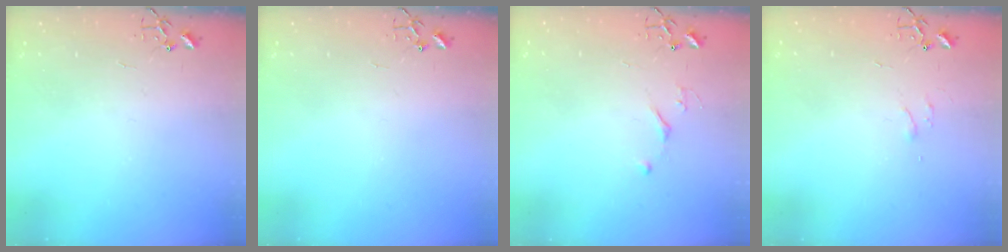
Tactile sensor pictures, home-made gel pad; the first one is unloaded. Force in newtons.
{"total": 0.0}
{"total": 3.9, "press": 3.9, "slide": 0.5}
{"total": 3.9, "press": 3.9, "slide": 0.6}